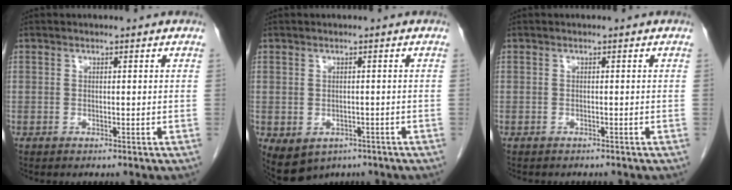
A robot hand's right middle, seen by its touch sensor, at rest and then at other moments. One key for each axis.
{"total": 5.5, "fx": -2.8, "fy": 4.0, "fz": 2.5, "tx": -0.042, "ty": 0.003, "tz": -0.027}
{"total": 2.5, "fx": -2.1, "fy": 0.9, "fz": 0.8, "tx": -0.015, "ty": -0.004, "tz": -0.023}